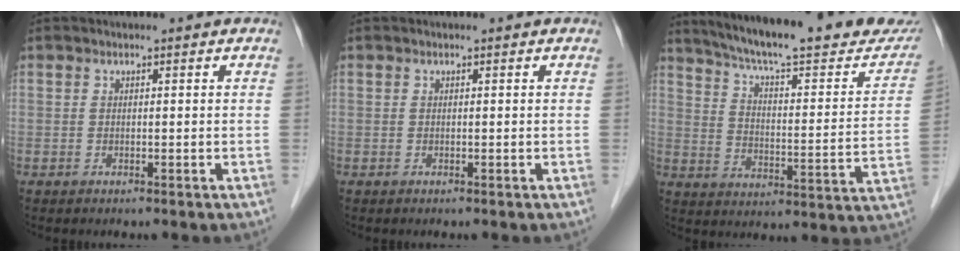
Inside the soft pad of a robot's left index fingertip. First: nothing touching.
{"total": 0.0}
{"total": 26.2, "force": [22.5, 3.7, 12.9], "torque": [-0.195, -0.033, 0.296]}